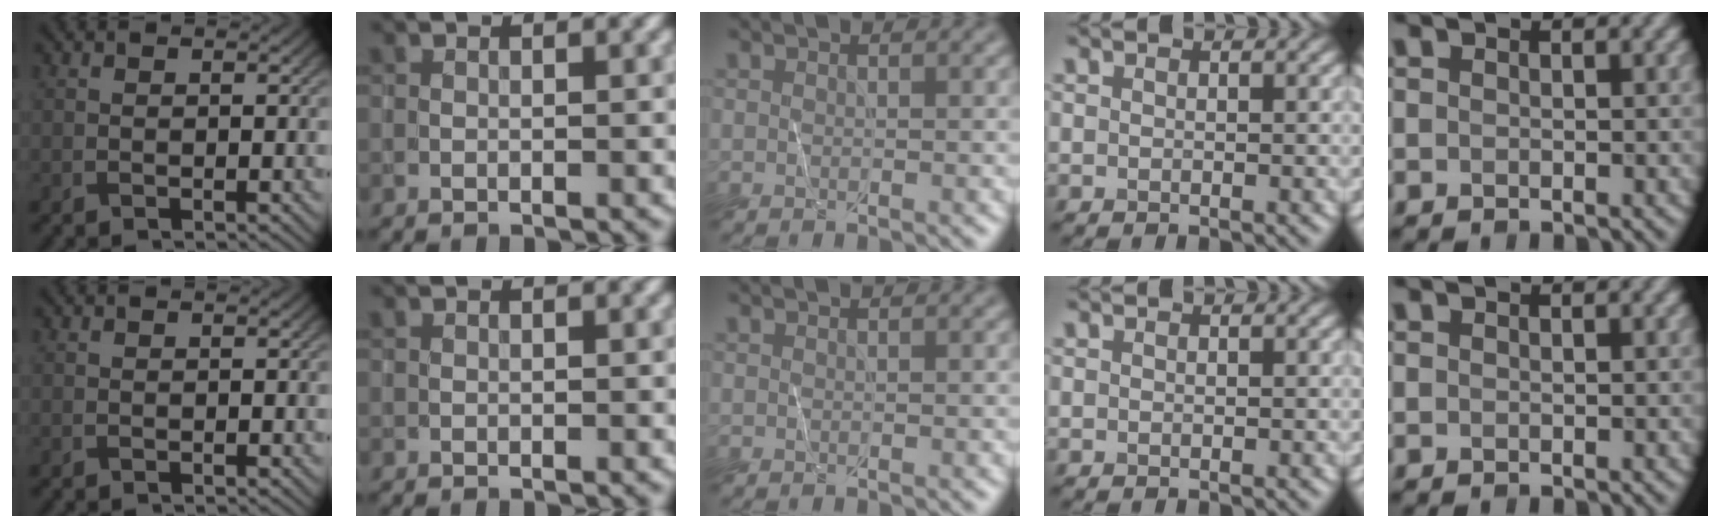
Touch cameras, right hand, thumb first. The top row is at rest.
{}